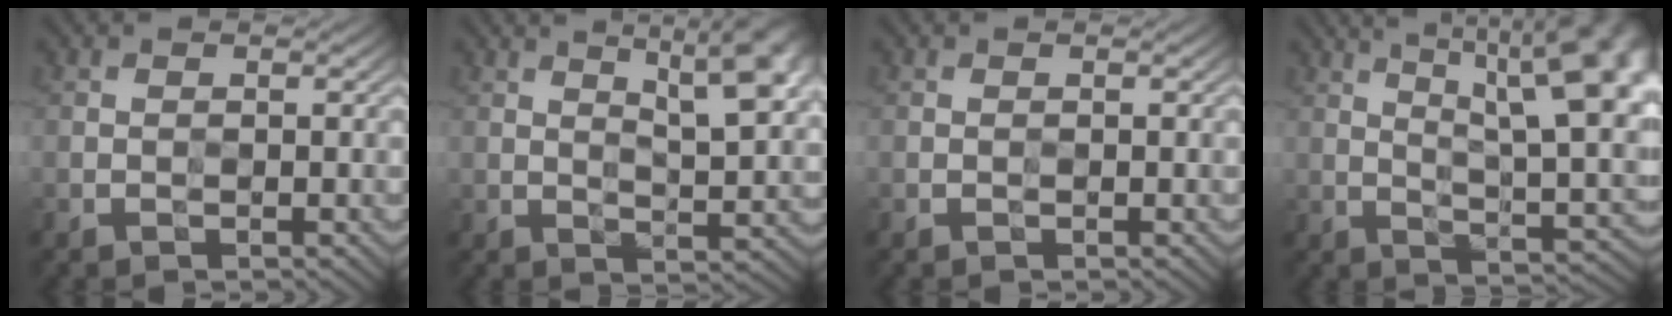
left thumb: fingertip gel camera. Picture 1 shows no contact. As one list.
[{"total": 7.2, "force": [4.2, 1.8, 5.6], "torque": [-0.071, 0.009, 0.065]}, {"total": 0.0}, {"total": 14.9, "force": [6.5, 4.8, 12.5], "torque": [-0.154, 0.033, 0.094]}]